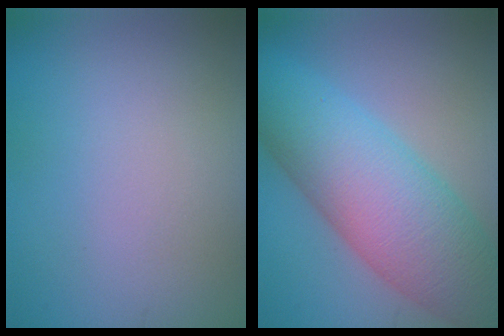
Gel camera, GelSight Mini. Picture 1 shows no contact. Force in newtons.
{"total": 10.5, "press": 10.5, "slide": 0.3}